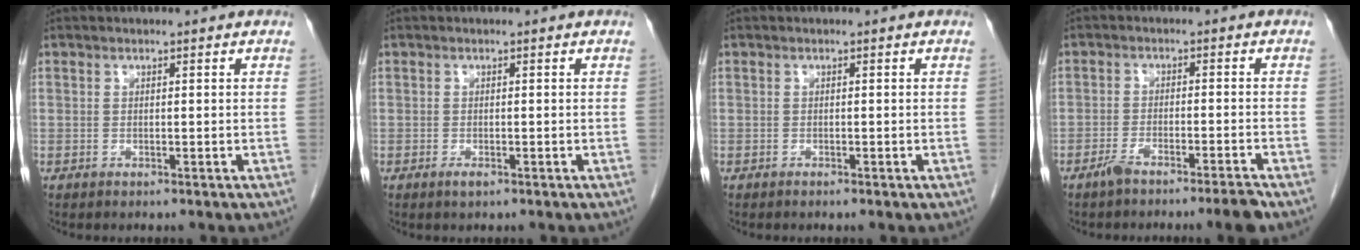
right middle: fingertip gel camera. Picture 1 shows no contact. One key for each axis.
{"total": 1.0, "fx": -0.6, "fy": 0.3, "fz": 0.7, "tx": -0.014, "ty": -0.001, "tz": -0.007}
{"total": 0.5, "fx": -0.4, "fy": 0.1, "fz": 0.4, "tx": -0.011, "ty": -0.001, "tz": -0.004}
{"total": 5.0, "fx": -4.0, "fy": -0.3, "fz": 3.0, "tx": -0.048, "ty": -0.001, "tz": -0.070}